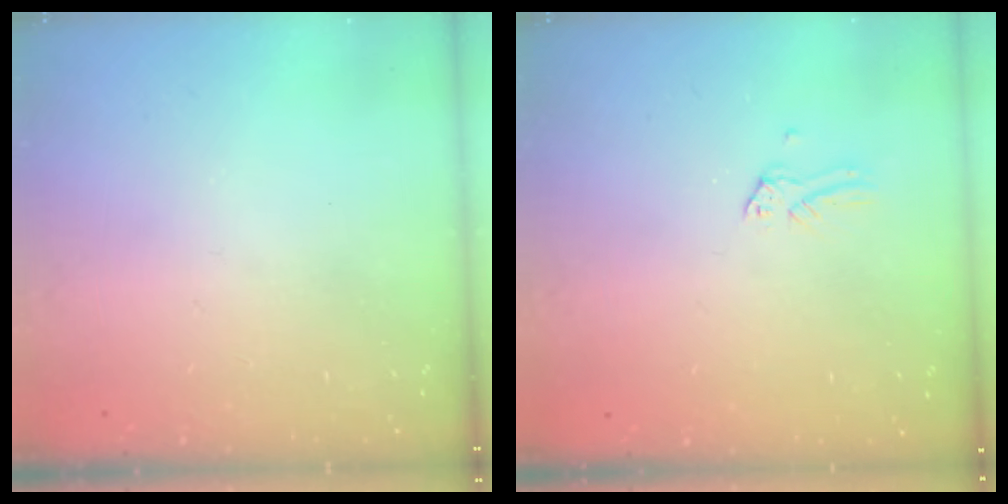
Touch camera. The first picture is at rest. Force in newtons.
{"total": 0.0}